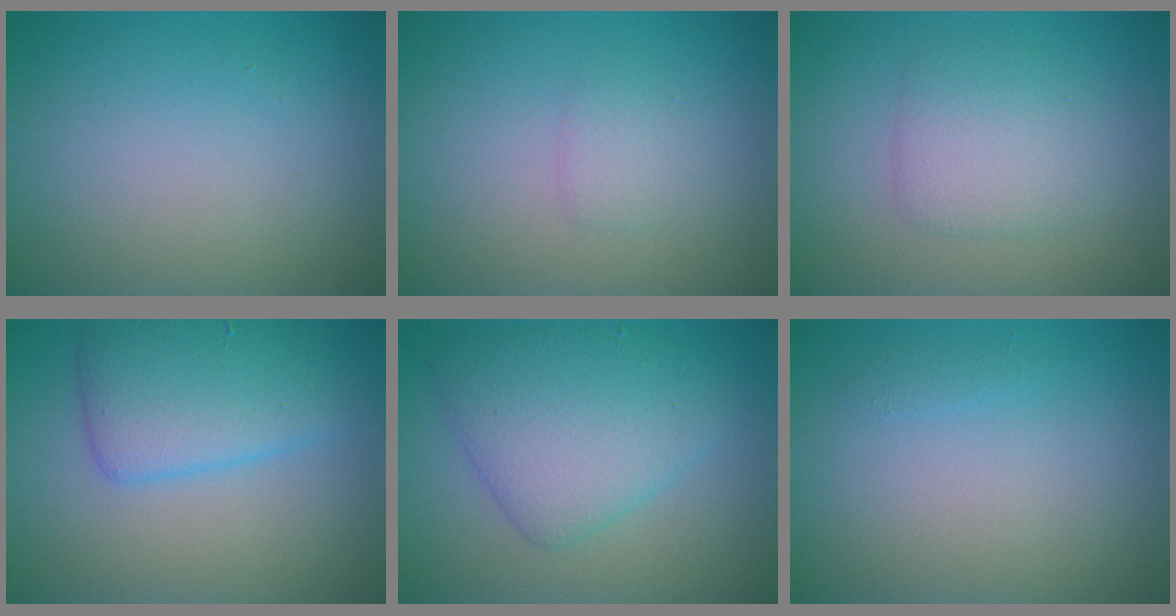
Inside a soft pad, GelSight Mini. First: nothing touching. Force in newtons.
{"total": 1.2, "press": 1.2, "slide": 0.1}
{"total": 2.8, "press": 2.8, "slide": 0.1}
{"total": 5.1, "press": 5.1, "slide": 0.2}
{"total": 5.7, "press": 5.7, "slide": 0.2}
{"total": 0.5, "press": 0.5, "slide": 0.1}